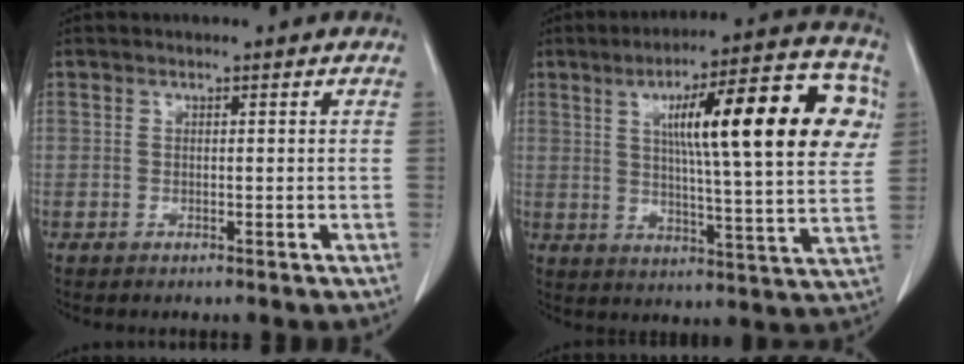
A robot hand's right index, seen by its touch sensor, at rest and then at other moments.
{"total": 21.0, "force": [5.7, 2.8, 20.0], "torque": [-0.271, 0.028, 0.074]}